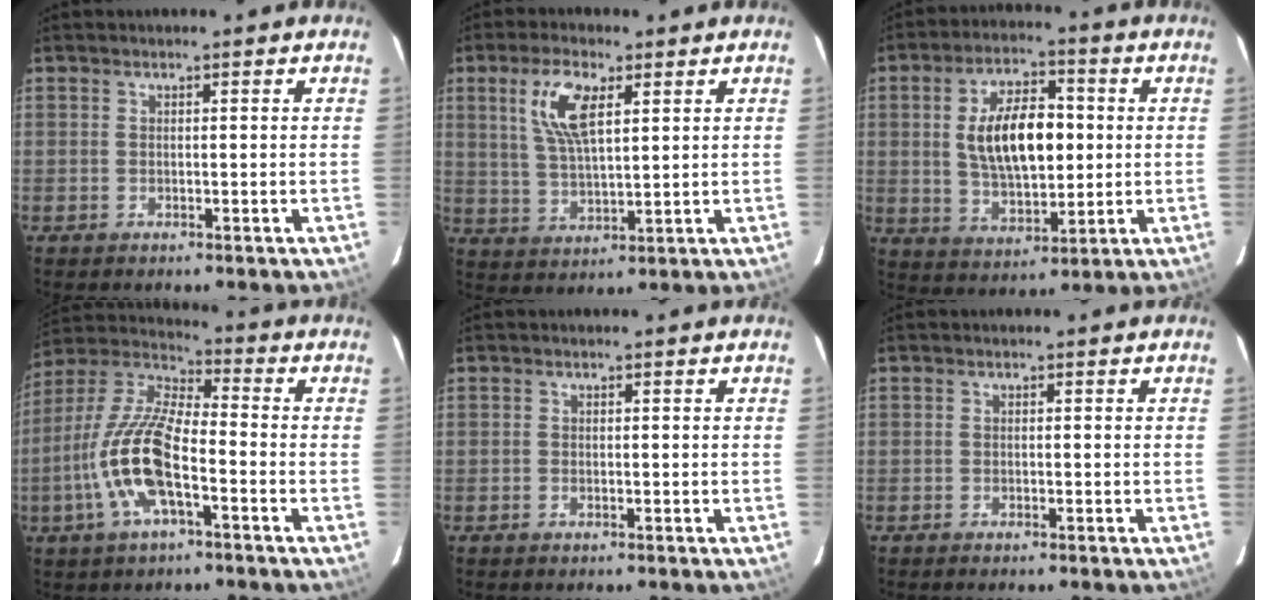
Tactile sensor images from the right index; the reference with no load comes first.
{"total": 9.1, "force": [3.8, 3.4, 7.5], "torque": [-0.149, 0.008, 0.079]}
{"total": 14.1, "force": [1.4, 7.0, 12.2], "torque": [-0.213, 0.013, 0.035]}
{"total": 14.7, "force": [-5.3, 4.7, 12.9], "torque": [-0.270, -0.003, -0.107]}
{"total": 0.0}
{"total": 0.5, "force": [-0.5, 0.0, 0.2], "torque": [-0.003, 0.000, -0.009]}